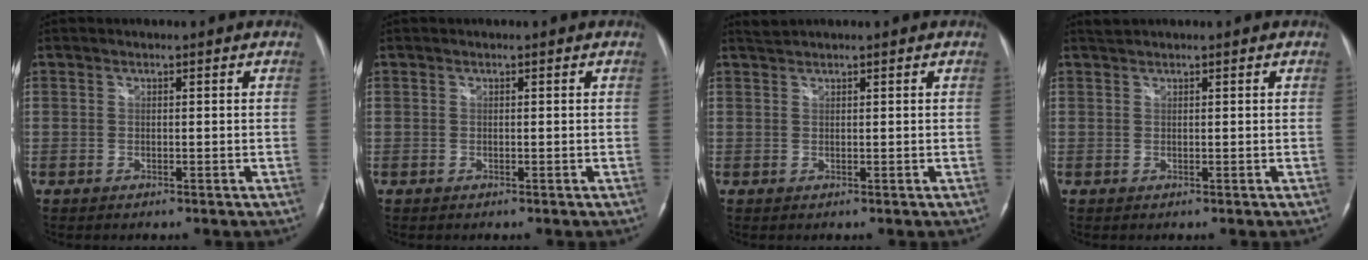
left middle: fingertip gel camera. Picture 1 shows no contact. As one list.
[{"total": 0.0}, {"total": 1.0, "force": [1.0, -0.3, 0.0], "torque": [-0.006, 0.009, 0.026]}, {"total": 0.9, "force": [0.9, 0.0, 0.1], "torque": [-0.010, 0.011, 0.021]}]